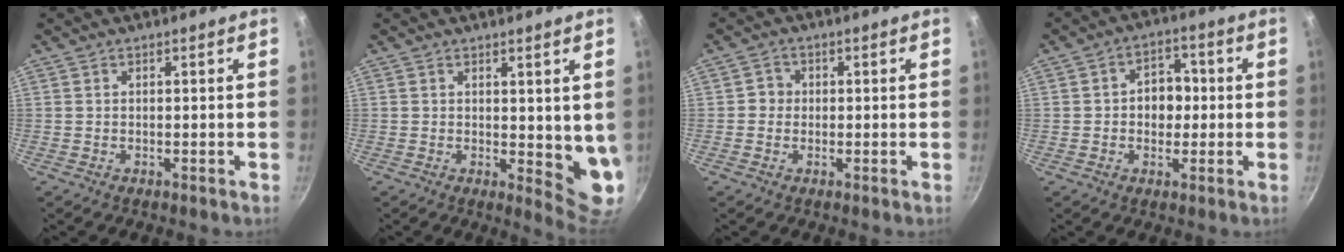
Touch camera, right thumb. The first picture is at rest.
{"total": 6.7, "force": [1.6, 3.0, 5.8], "torque": [-0.061, -0.024, 0.027]}
{"total": 2.3, "force": [-0.2, 2.3, 0.6], "torque": [0.008, 0.006, -0.008]}
{"total": 6.9, "force": [0.0, 5.4, 4.4], "torque": [-0.019, 0.013, -0.006]}